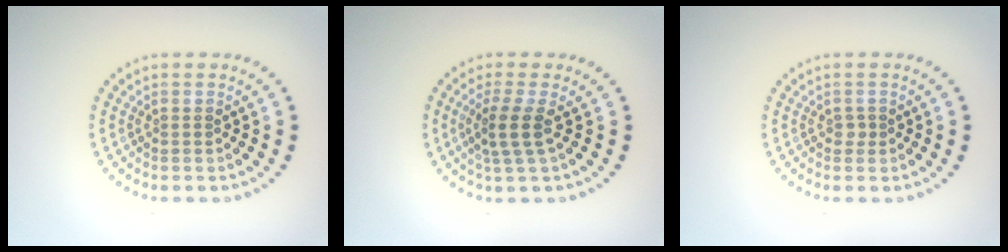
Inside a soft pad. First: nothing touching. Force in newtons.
{"total": 2.5, "press": 2.0, "slide": 1.6}
{"total": 0.9, "press": 0.7, "slide": 0.5}